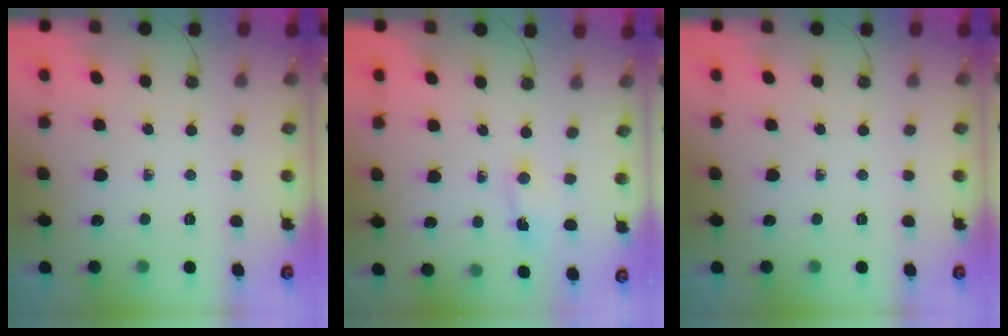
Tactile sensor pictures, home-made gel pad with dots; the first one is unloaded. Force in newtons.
{"total": 1.4, "press": 1.4, "slide": 0.1}
{"total": 0.0}